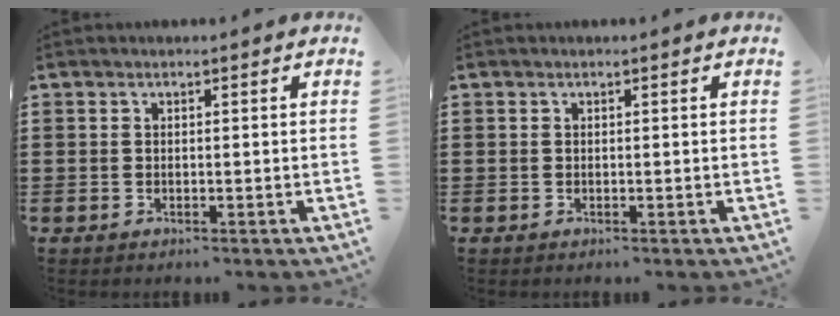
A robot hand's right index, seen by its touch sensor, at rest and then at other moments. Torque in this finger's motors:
{"motor_torque": [0.00, 0.00, 0.00, 0.00]}